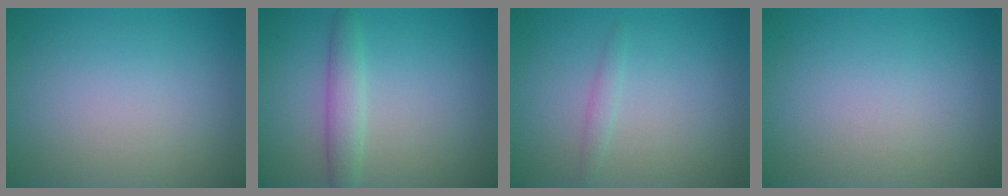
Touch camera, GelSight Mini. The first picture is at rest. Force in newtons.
{"total": 2.5, "press": 2.5, "slide": 0.0}
{"total": 0.9, "press": 0.9, "slide": 0.1}
{"total": 0.0}